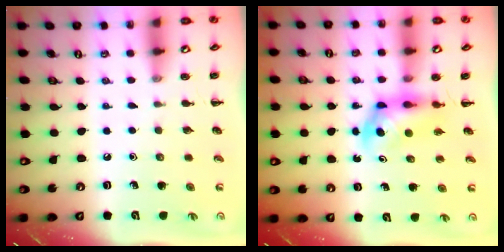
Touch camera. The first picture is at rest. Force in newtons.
{"total": 5.5, "press": 5.4, "slide": 0.9}